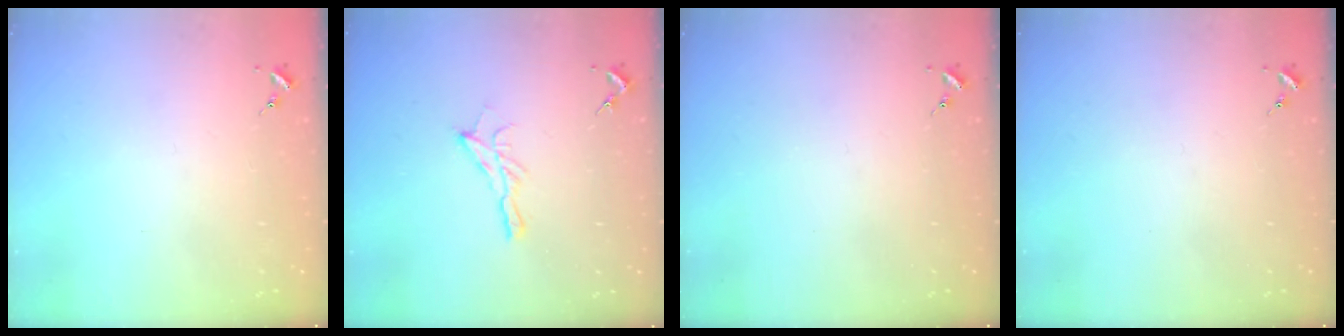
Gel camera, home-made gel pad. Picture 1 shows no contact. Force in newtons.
{"total": 7.3, "press": 7.3, "slide": 0.3}
{"total": 0.0}
{"total": 0.0}